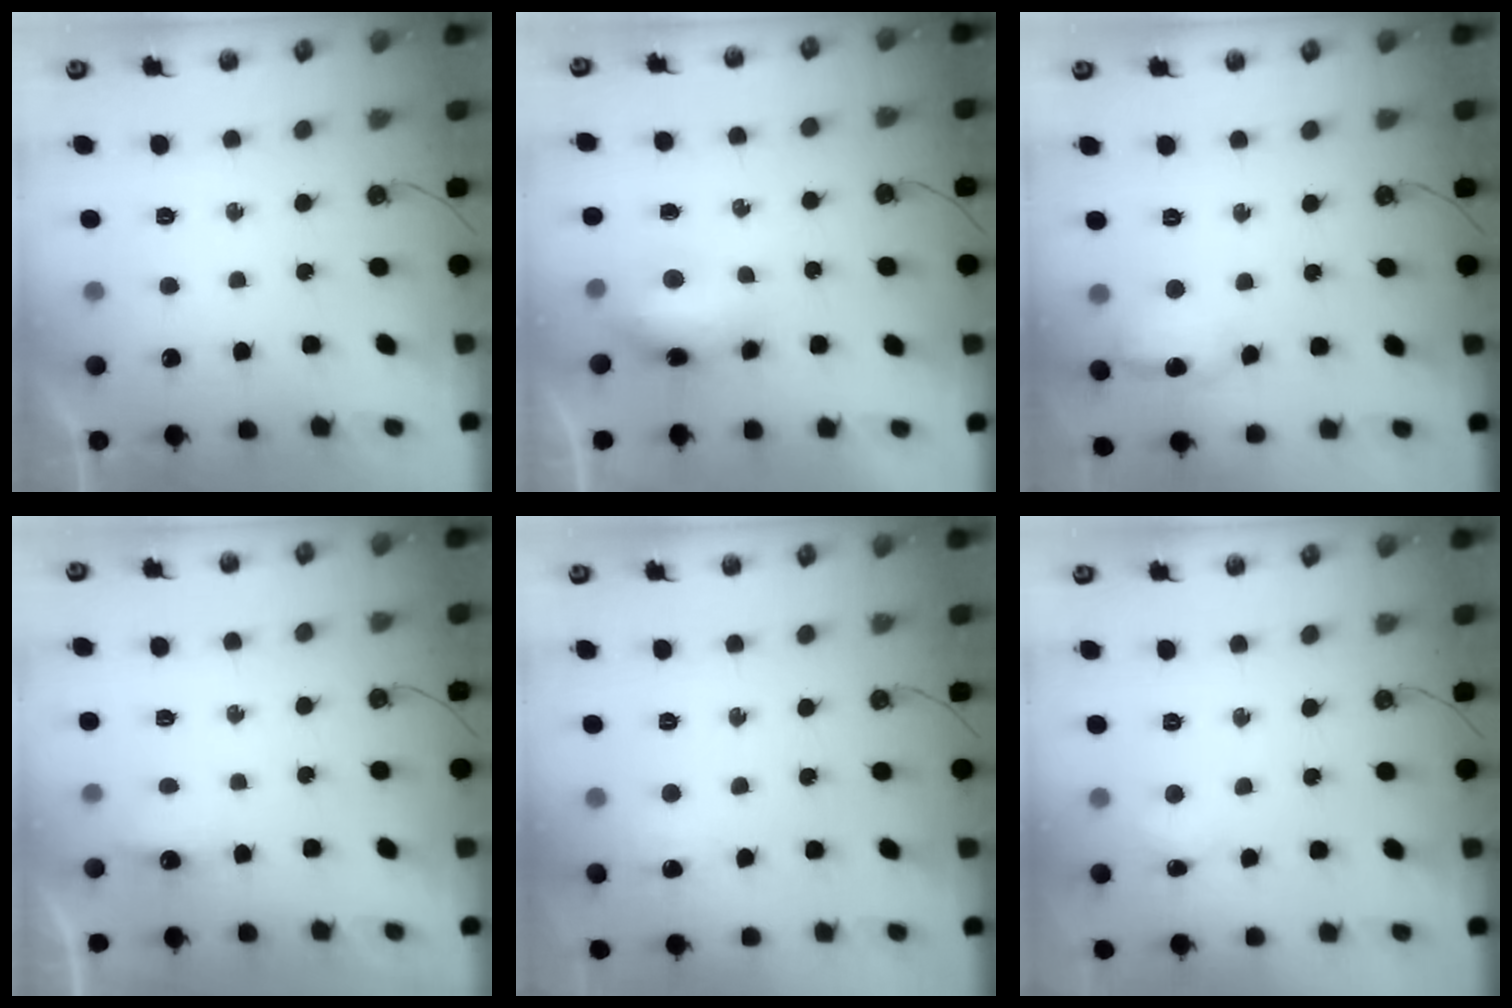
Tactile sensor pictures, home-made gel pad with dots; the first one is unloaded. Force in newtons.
{"total": 8.4, "press": 8.4, "slide": 0.6}
{"total": 11.7, "press": 11.6, "slide": 1.0}
{"total": 2.9, "press": 2.9, "slide": 0.3}
{"total": 4.8, "press": 4.7, "slide": 0.7}
{"total": 2.7, "press": 2.6, "slide": 0.7}